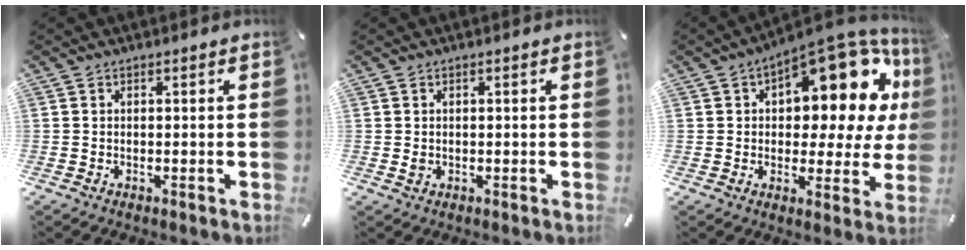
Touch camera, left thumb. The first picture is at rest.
{"total": 1.1, "force": [0.0, 0.9, 0.5], "torque": [-0.003, 0.000, -0.002]}
{"total": 17.3, "force": [8.9, 8.3, 12.3], "torque": [-0.158, -0.078, 0.145]}